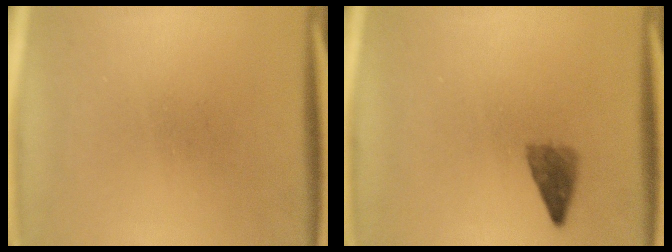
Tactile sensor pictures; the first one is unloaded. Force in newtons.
{"total": 2.4}